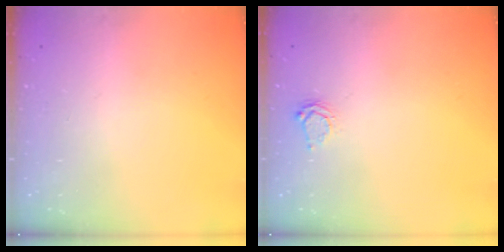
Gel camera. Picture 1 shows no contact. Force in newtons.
{"total": 3.5, "press": 3.5, "slide": 0.4}